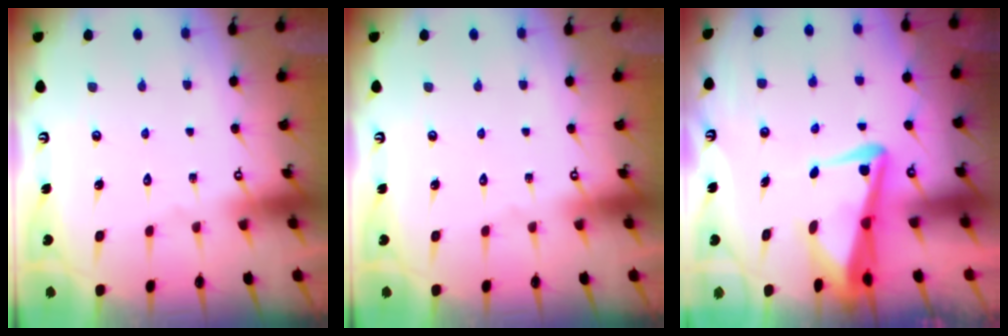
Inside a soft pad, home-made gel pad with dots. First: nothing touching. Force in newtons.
{"total": 0.0}
{"total": 6.4, "press": 6.1, "slide": 1.9}